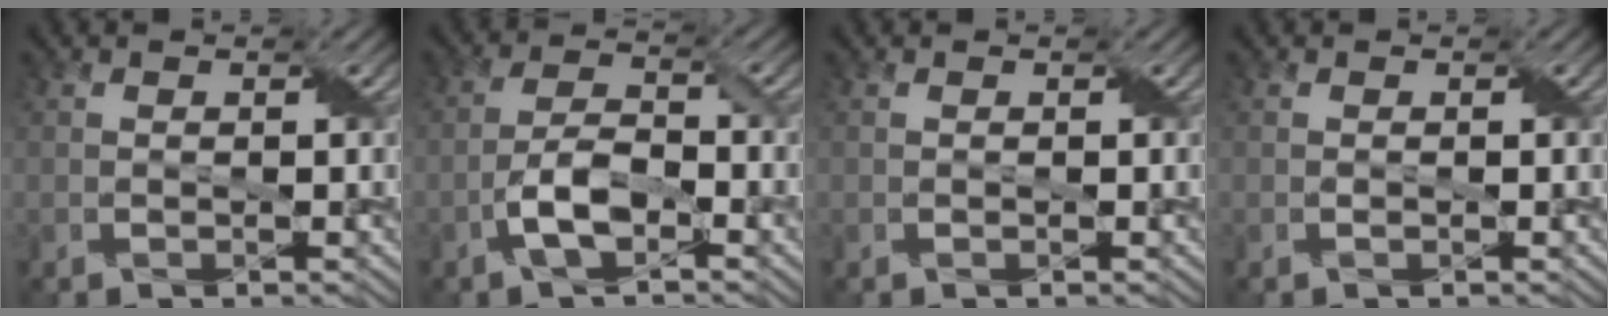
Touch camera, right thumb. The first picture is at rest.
{"total": 5.1, "force": [-2.5, 2.0, 4.0], "torque": [-0.084, 0.007, -0.053]}
{"total": 0.0}
{"total": 0.0}